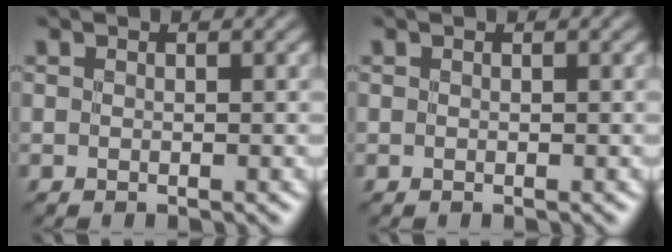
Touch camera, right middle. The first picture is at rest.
{"total": 0.0}